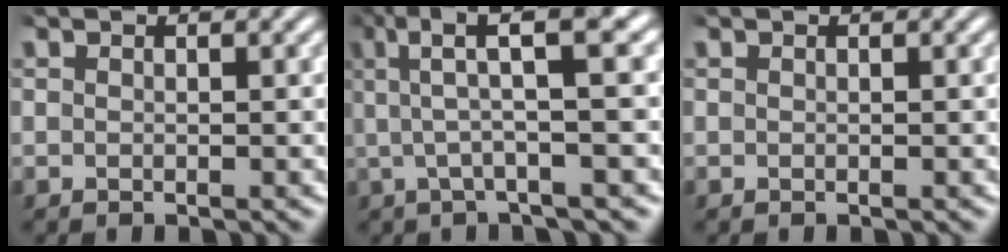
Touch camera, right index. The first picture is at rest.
{"total": 7.5, "force": [3.5, 1.7, 6.4], "torque": [-0.100, 0.027, 0.040]}
{"total": 0.0}